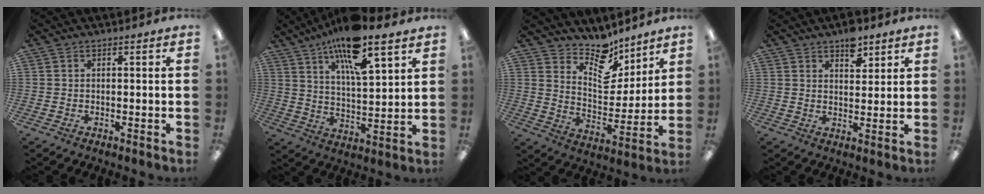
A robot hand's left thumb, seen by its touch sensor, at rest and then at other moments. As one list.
[{"total": 14.9, "force": [10.8, 3.5, 9.6], "torque": [-0.165, -0.055, 0.177]}, {"total": 11.5, "force": [9.6, 5.0, 3.8], "torque": [-0.063, -0.075, 0.179]}, {"total": 6.0, "force": [4.3, 3.0, 3.0], "torque": [-0.029, -0.023, 0.071]}]